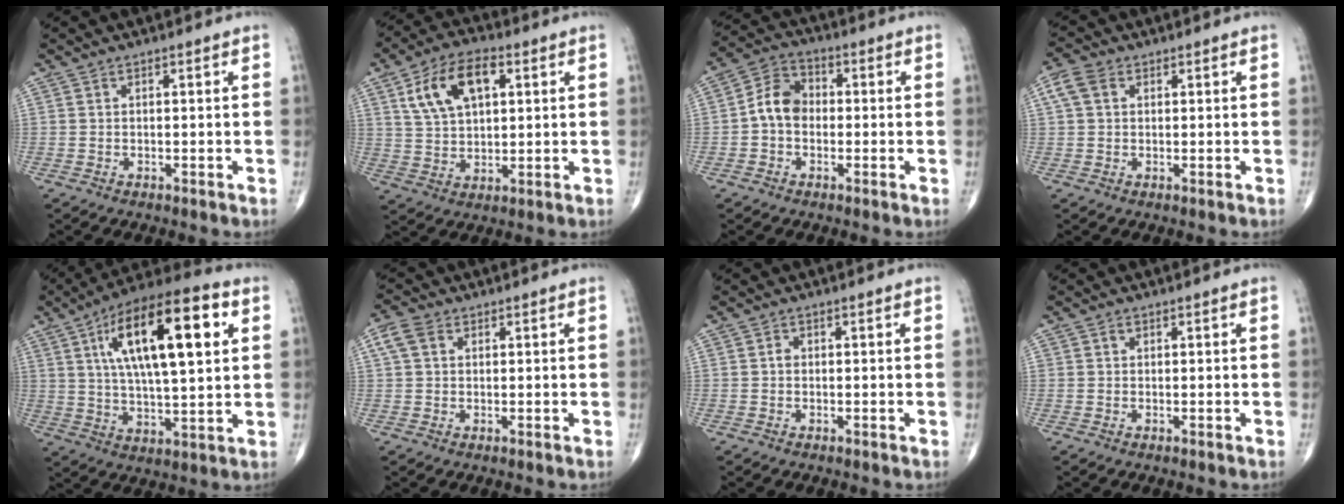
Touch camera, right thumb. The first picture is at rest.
{"total": 12.1, "force": [4.3, 6.6, 9.1], "torque": [-0.154, 0.003, 0.079]}
{"total": 7.1, "force": [-0.7, 5.5, 4.5], "torque": [-0.066, 0.027, -0.028]}
{"total": 4.3, "force": [1.3, 3.1, 2.6], "torque": [-0.060, 0.014, 0.025]}
{"total": 21.9, "force": [6.7, 7.6, 19.4], "torque": [-0.314, 0.002, 0.104]}
{"total": 4.0, "force": [1.3, 2.9, 2.4], "torque": [-0.053, 0.013, 0.026]}
{"total": 0.8, "force": [-0.1, 0.6, 0.4], "torque": [-0.004, 0.002, -0.005]}
{"total": 0.6, "force": [0.3, 0.5, 0.2], "torque": [0.000, 0.000, 0.005]}